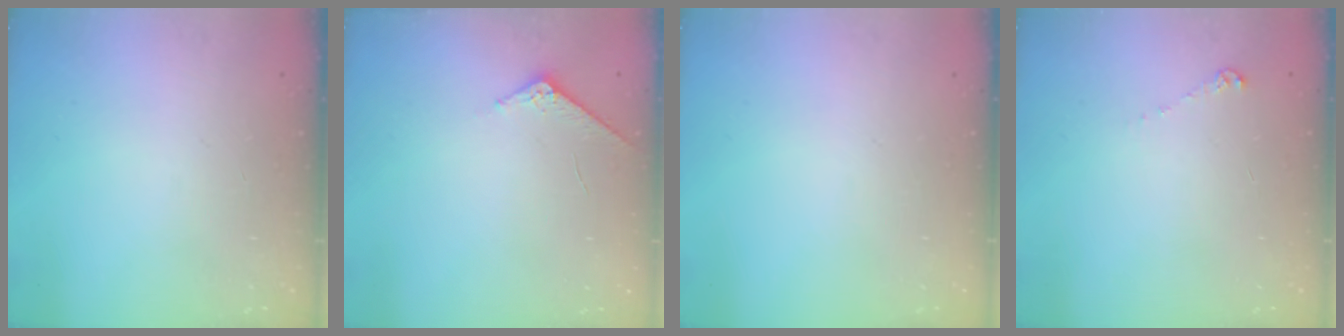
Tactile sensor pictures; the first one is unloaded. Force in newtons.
{"total": 3.9, "press": 3.9, "slide": 0.5}
{"total": 0.0}
{"total": 4.3, "press": 4.2, "slide": 0.6}